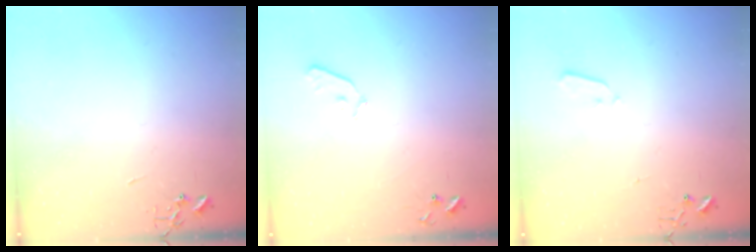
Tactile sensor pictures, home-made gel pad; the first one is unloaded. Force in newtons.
{"total": 4.9, "press": 4.9, "slide": 0.5}
{"total": 3.1, "press": 3.0, "slide": 0.7}